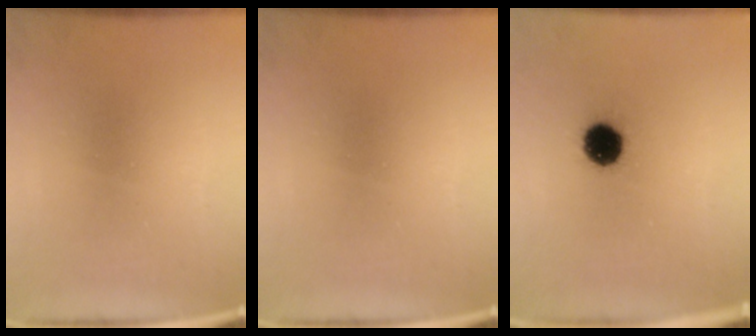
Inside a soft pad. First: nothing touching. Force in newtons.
{"total": 0.0}
{"total": 8.1}